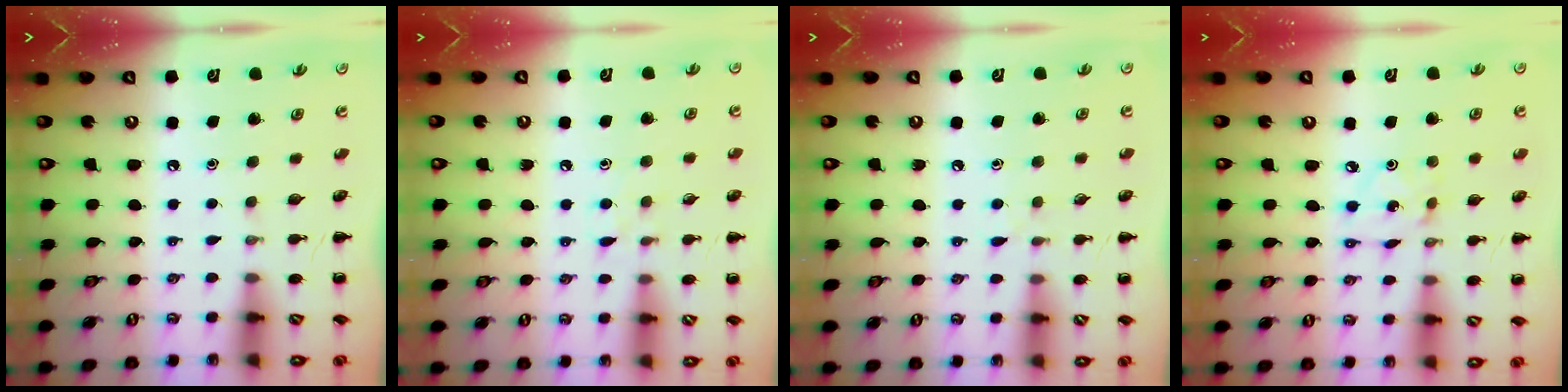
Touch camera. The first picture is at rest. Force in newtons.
{"total": 4.6, "press": 4.2, "slide": 2.0}
{"total": 3.4, "press": 3.0, "slide": 1.6}
{"total": 2.2, "press": 2.1, "slide": 0.5}